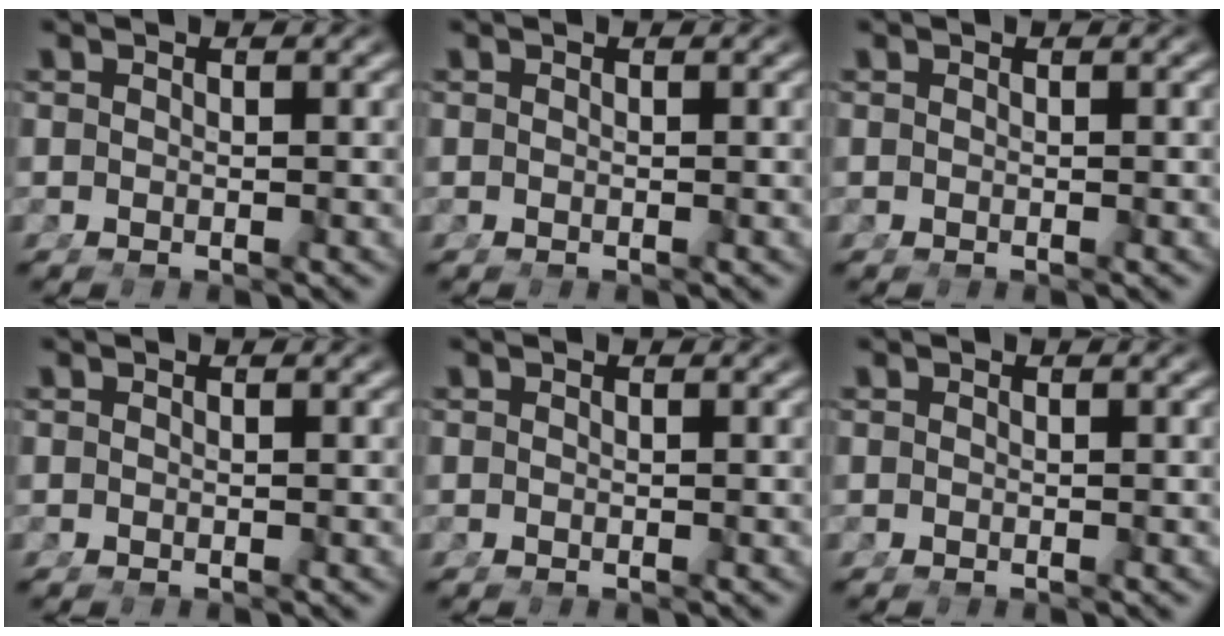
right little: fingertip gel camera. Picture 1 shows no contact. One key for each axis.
{"total": 0.0}
{"total": 0.0}
{"total": 0.0}
{"total": 0.0}
{"total": 0.0}